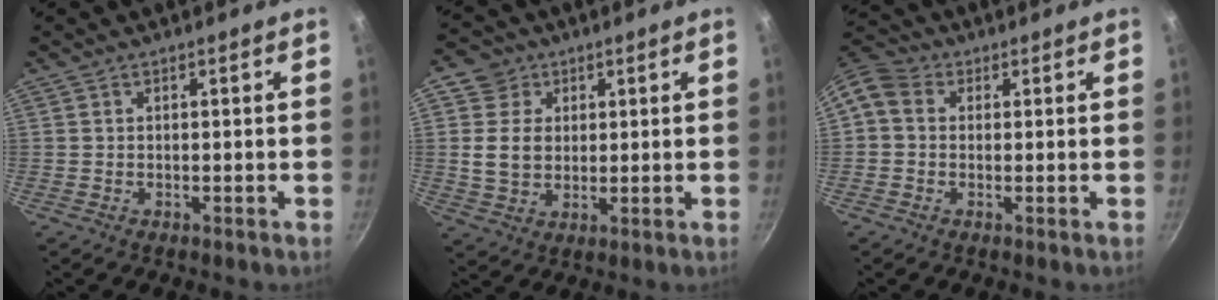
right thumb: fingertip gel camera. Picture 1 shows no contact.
{"total": 8.3, "force": [2.2, 7.2, 3.6], "torque": [-0.034, -0.004, 0.036]}
{"total": 5.9, "force": [0.5, 4.9, 3.2], "torque": [-0.063, 0.019, -0.008]}